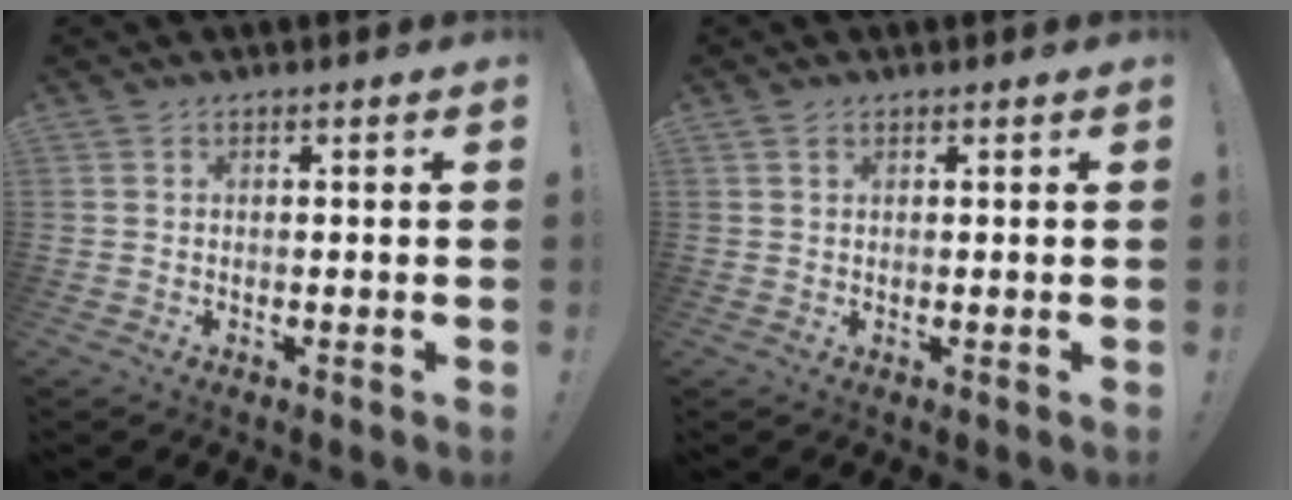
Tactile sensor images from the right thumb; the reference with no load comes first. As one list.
[{"total": 1.1, "force": [0.6, 0.8, 0.5], "torque": [-0.005, 0.000, 0.011]}]